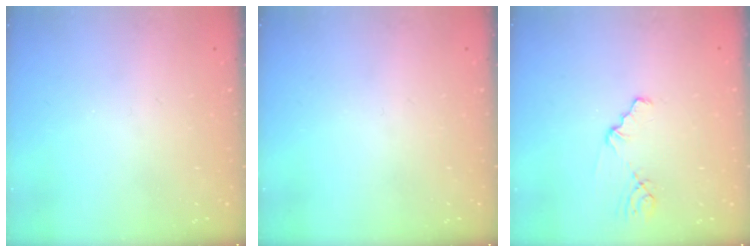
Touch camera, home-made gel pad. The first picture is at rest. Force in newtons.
{"total": 0.0}
{"total": 1.2, "press": 1.2, "slide": 0.2}